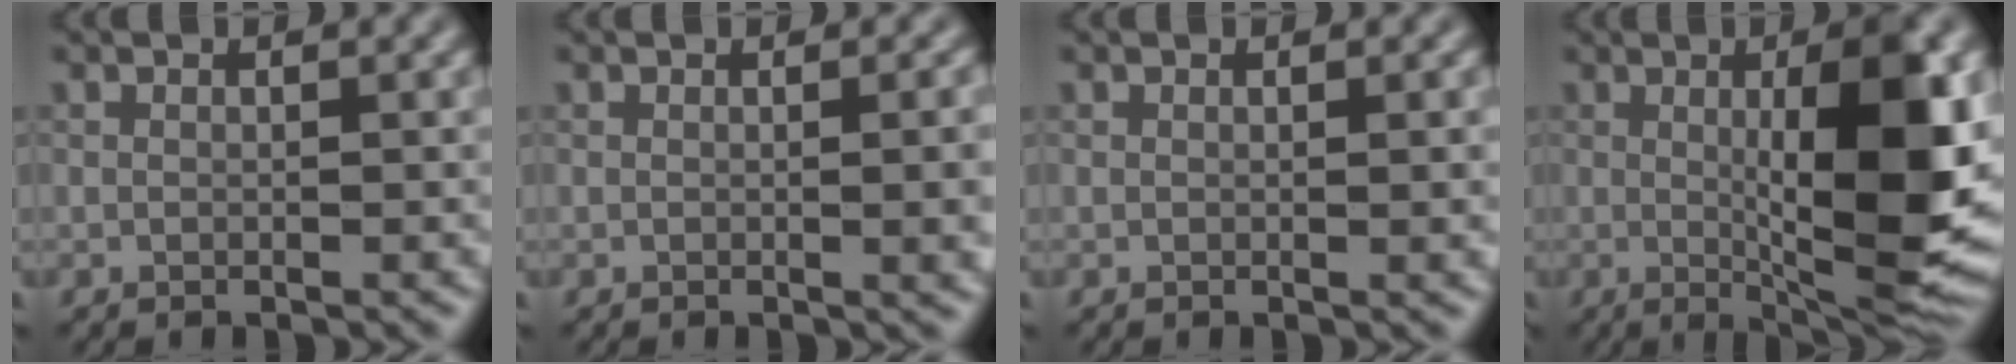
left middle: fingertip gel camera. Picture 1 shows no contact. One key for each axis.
{"total": 4.0, "fx": 0.2, "fy": 1.7, "fz": 3.7, "tx": -0.017, "ty": 0.019, "tz": 0.006}
{"total": 0.9, "fx": 0.2, "fy": 0.3, "fz": 0.9, "tx": -0.008, "ty": 0.003, "tz": 0.001}
{"total": 10.8, "fx": 0.4, "fy": 2.4, "fz": 10.5, "tx": -0.145, "ty": -0.007, "tz": 0.024}